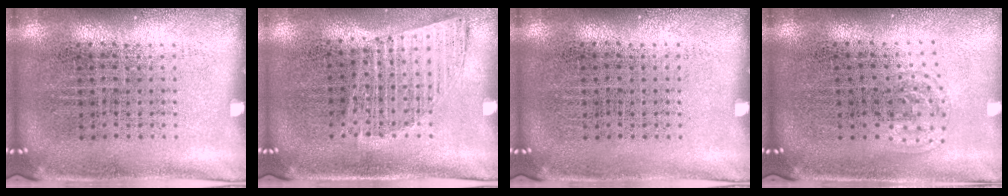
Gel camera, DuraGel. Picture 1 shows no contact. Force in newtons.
{"total": 1.0, "press": 1.0, "slide": 0.1}
{"total": 0.0}
{"total": 1.0, "press": 0.7, "slide": 0.7}